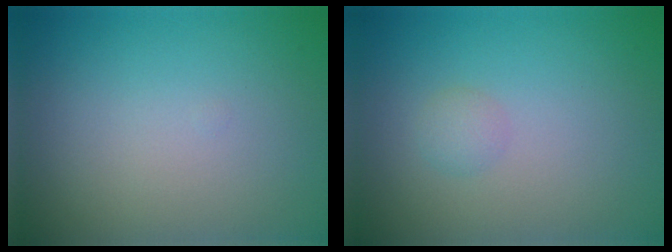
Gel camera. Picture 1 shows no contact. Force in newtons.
{"total": 1.0, "press": 1.0, "slide": 0.1}